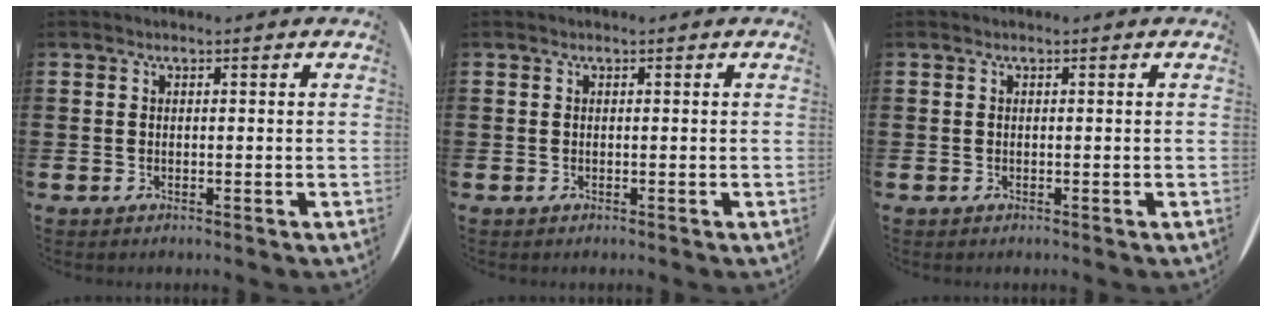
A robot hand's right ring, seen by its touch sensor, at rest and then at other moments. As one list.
[{"total": 0.0}, {"total": 0.0}]